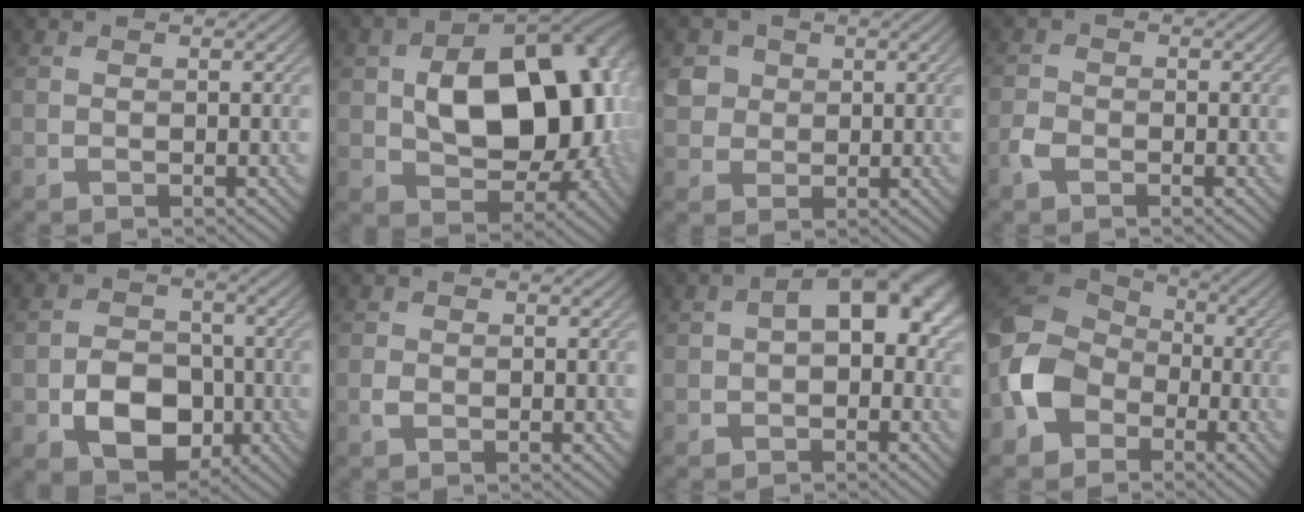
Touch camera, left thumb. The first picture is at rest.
{"total": 17.4, "force": [0.4, 11.5, 13.1], "torque": [-0.174, -0.010, 0.024]}
{"total": 3.4, "force": [0.8, 3.2, 0.9], "torque": [-0.031, -0.002, 0.012]}
{"total": 2.2, "force": [-1.4, 1.3, 1.1], "torque": [-0.026, 0.001, -0.034]}
{"total": 7.5, "force": [-2.5, 5.5, 4.5], "torque": [-0.079, -0.009, -0.048]}
{"total": 1.1, "force": [-0.4, 0.8, 0.6], "torque": [-0.016, -0.002, -0.009]}
{"total": 7.4, "force": [0.1, 4.9, 5.5], "torque": [-0.059, 0.004, -0.002]}
{"total": 10.7, "force": [-3.8, 8.2, 5.7], "torque": [-0.151, -0.005, -0.095]}